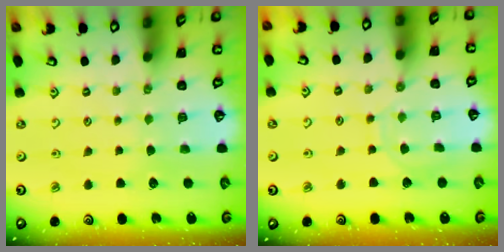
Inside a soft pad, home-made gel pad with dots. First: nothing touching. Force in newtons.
{"total": 7.3, "press": 7.2, "slide": 0.6}